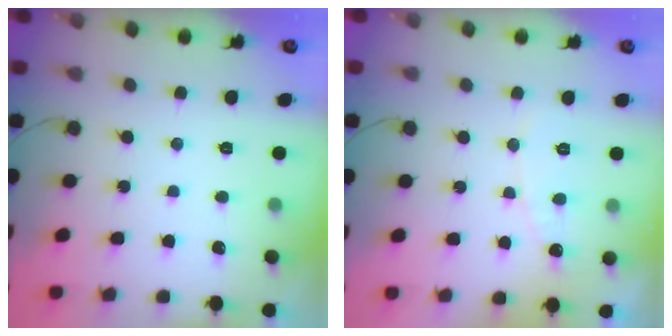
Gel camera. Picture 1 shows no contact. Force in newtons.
{"total": 6.3, "press": 6.3, "slide": 0.4}